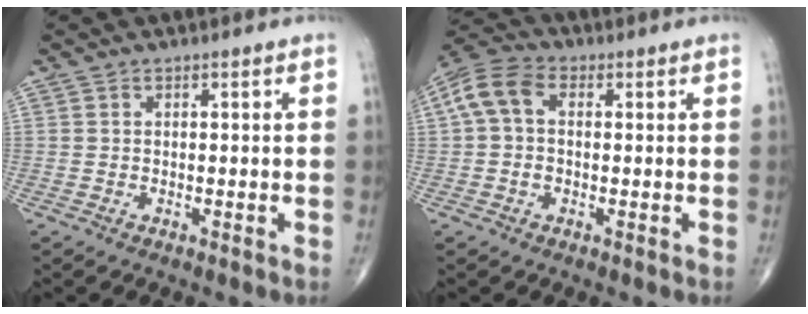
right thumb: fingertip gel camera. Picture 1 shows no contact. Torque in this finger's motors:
{"motor_torque": [-0.27, 0.39, 0.38, -0.21, 0.03]}